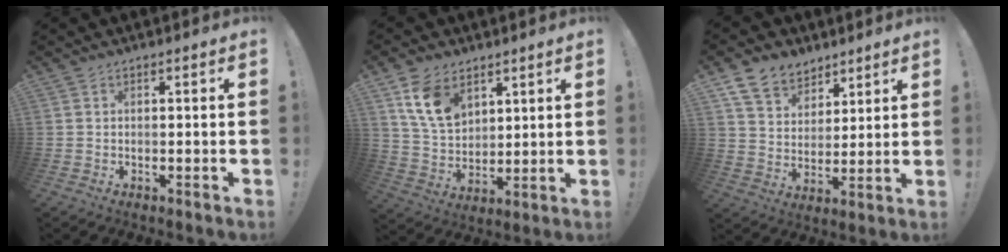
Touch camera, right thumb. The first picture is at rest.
{"total": 12.9, "force": [6.9, 8.4, 6.8], "torque": [-0.122, -0.022, 0.138]}
{"total": 10.5, "force": [7.6, 6.8, 2.6], "torque": [-0.052, -0.051, 0.150]}